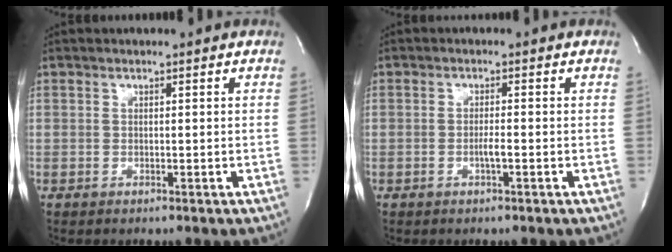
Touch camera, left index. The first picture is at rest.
{"total": 1.5, "force": [-0.7, 0.0, 1.3], "torque": [-0.026, -0.004, -0.014]}